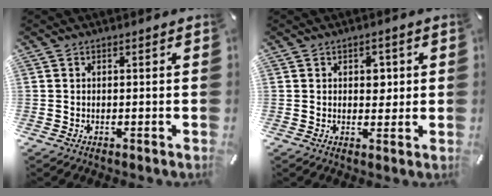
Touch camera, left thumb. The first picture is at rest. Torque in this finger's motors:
{"motor_torque": [0.88, 0.69, 0.44, -0.11, 0.00]}